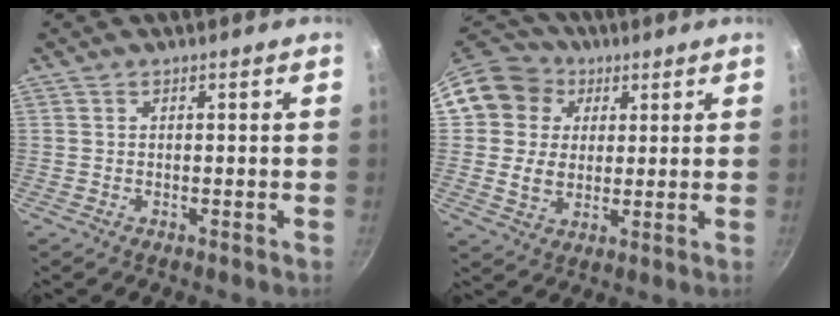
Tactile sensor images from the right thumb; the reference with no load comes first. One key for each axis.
{"total": 12.8, "fx": 4.7, "fy": 11.1, "fz": 4.3, "tx": -0.055, "ty": 0.007, "tz": 0.073}